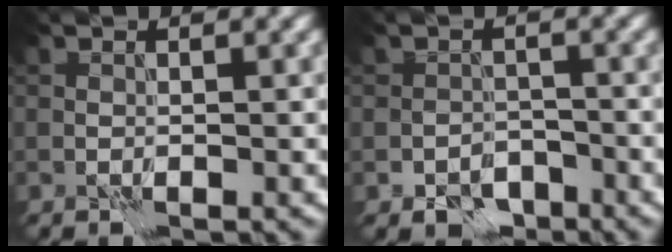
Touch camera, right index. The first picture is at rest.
{"total": 2.8, "force": [-1.8, 1.9, 1.0], "torque": [-0.012, -0.003, -0.035]}